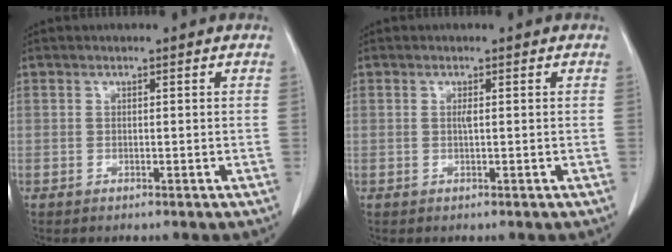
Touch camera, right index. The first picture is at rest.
{"total": 0.7, "force": [0.1, 0.0, 0.7], "torque": [-0.015, -0.001, 0.000]}